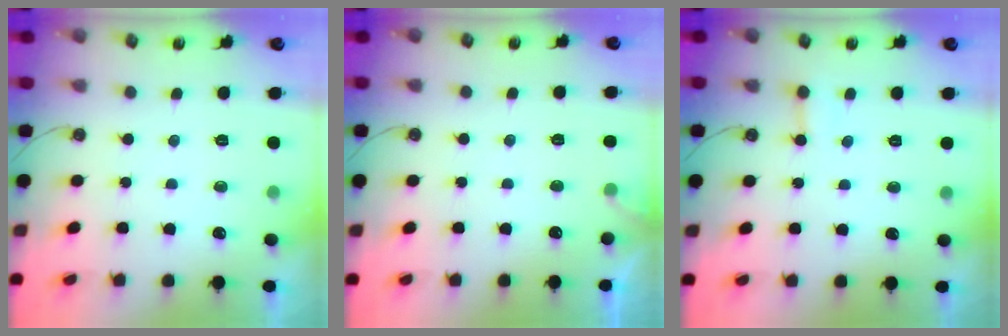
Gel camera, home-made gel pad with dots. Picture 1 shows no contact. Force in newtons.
{"total": 3.7, "press": 3.7, "slide": 0.2}
{"total": 3.6, "press": 3.5, "slide": 0.8}